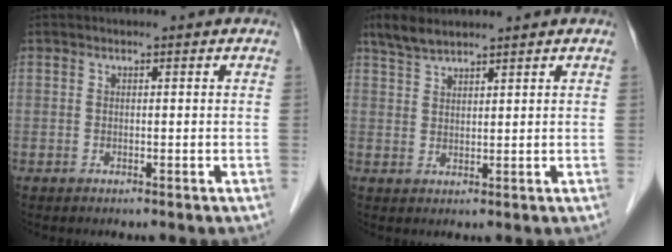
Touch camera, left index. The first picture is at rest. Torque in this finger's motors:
{"motor_torque": [0.06, -0.21, -0.17, -0.04]}